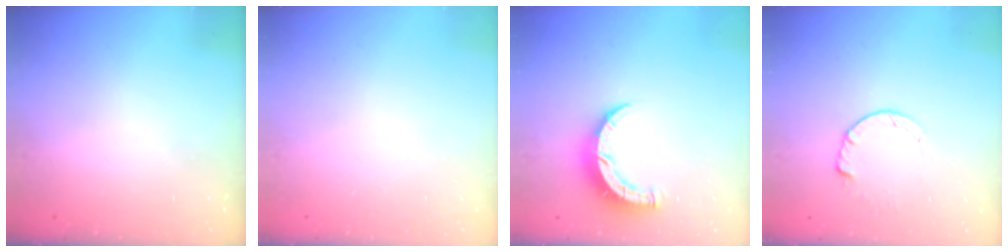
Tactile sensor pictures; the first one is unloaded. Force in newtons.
{"total": 0.0}
{"total": 7.5, "press": 7.5, "slide": 0.5}
{"total": 3.3, "press": 3.3, "slide": 0.4}